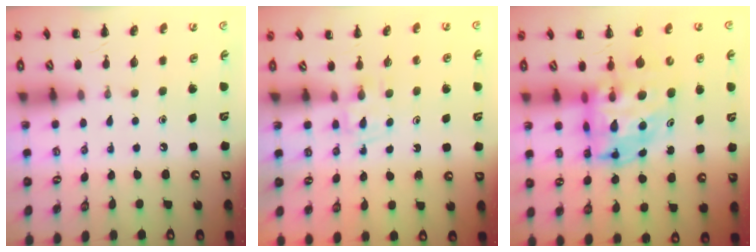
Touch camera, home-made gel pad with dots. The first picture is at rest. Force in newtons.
{"total": 4.5, "press": 4.2, "slide": 1.4}
{"total": 11.0, "press": 10.6, "slide": 3.0}